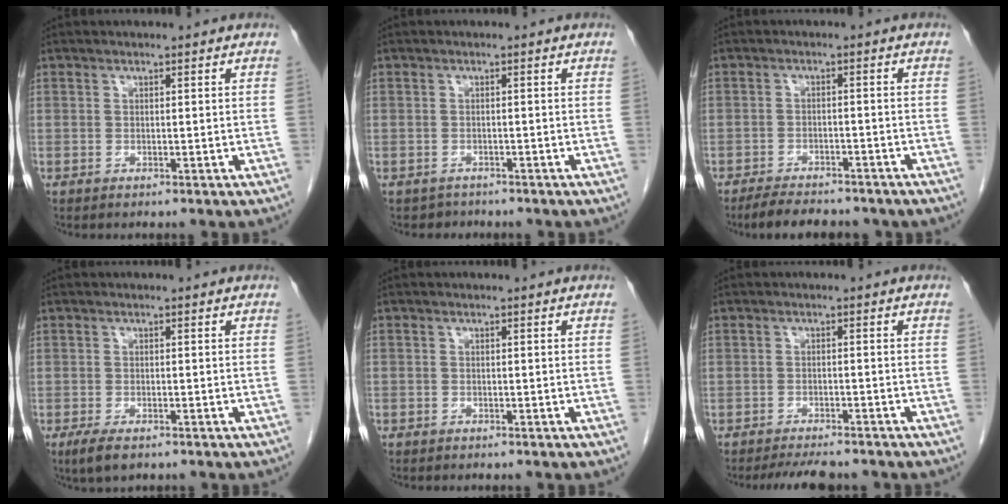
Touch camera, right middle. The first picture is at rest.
{"total": 1.9, "force": [-1.6, 0.9, -0.5], "torque": [0.001, 0.000, -0.027]}
{"total": 9.3, "force": [-7.9, 2.9, 3.9], "torque": [-0.060, -0.003, -0.107]}
{"total": 3.6, "force": [-2.4, 1.2, 2.4], "torque": [-0.050, -0.008, -0.037]}
{"total": 0.6, "force": [-0.5, 0.4, 0.1], "torque": [-0.004, 0.003, -0.010]}
{"total": 6.0, "force": [-5.4, 1.3, 2.1], "torque": [-0.025, -0.008, -0.080]}